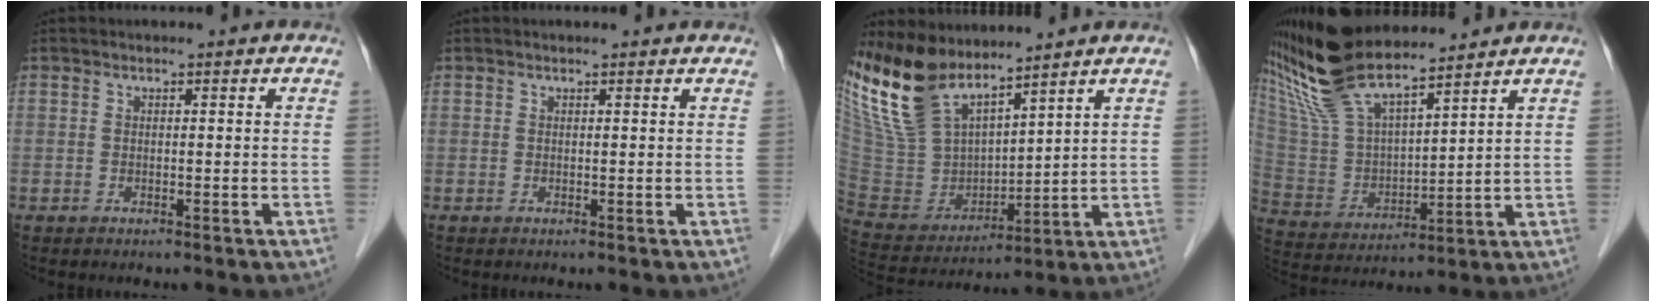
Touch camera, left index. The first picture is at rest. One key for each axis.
{"total": 3.1, "fx": 2.9, "fy": 0.5, "fz": 0.9, "tx": -0.012, "ty": 0.014, "tz": 0.027}
{"total": 15.2, "fx": 12.2, "fy": 4.9, "fz": 7.6, "tx": -0.171, "ty": 0.003, "tz": 0.250}
{"total": 15.5, "fx": 13.4, "fy": 2.9, "fz": 7.2, "tx": -0.154, "ty": 0.005, "tz": 0.268}